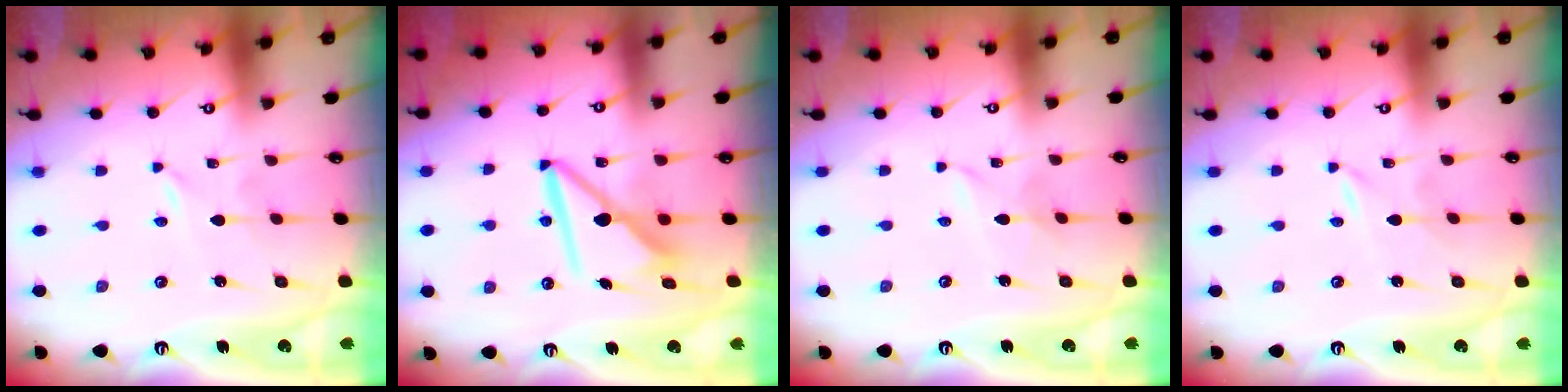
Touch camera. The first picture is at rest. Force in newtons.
{"total": 9.9, "press": 9.8, "slide": 0.7}
{"total": 1.3, "press": 1.3, "slide": 0.1}
{"total": 0.0}